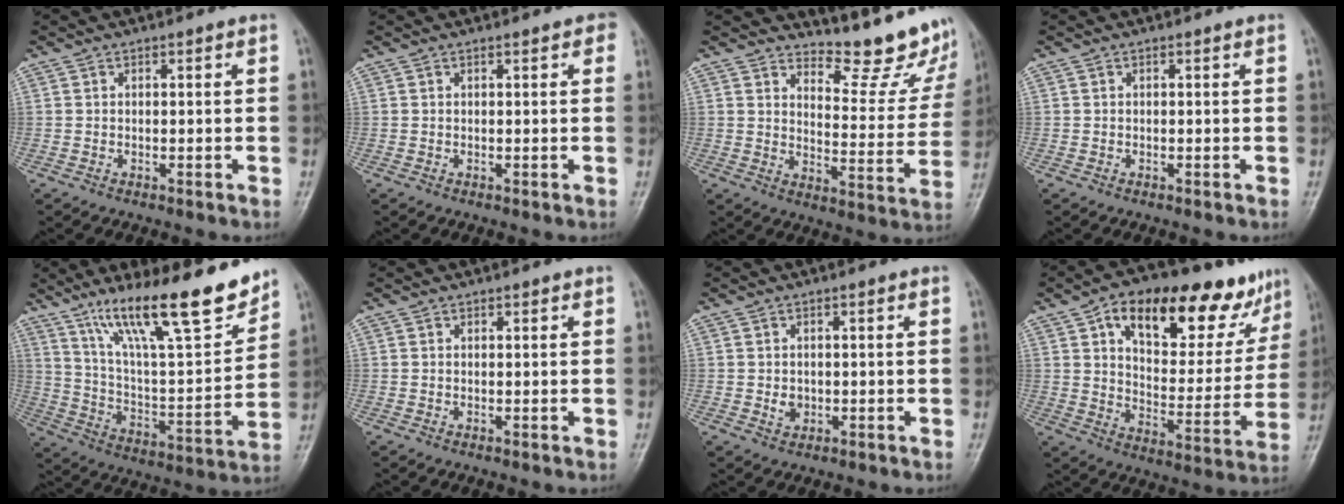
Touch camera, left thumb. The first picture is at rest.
{"total": 1.7, "force": [0.9, 0.8, 1.3], "torque": [-0.011, 0.001, 0.008]}
{"total": 14.7, "force": [13.2, 4.1, 5.2], "torque": [-0.032, -0.128, 0.162]}
{"total": 0.0}
{"total": 22.6, "force": [15.8, 4.9, 15.5], "torque": [-0.224, -0.070, 0.270]}
{"total": 0.7, "force": [0.4, 0.3, 0.4], "torque": [-0.002, -0.001, 0.004]}
{"total": 2.0, "force": [-0.1, 1.7, 1.0], "torque": [-0.009, 0.000, 0.003]}
{"total": 24.7, "force": [14.1, 11.2, 17.0], "torque": [-0.196, -0.023, 0.217]}